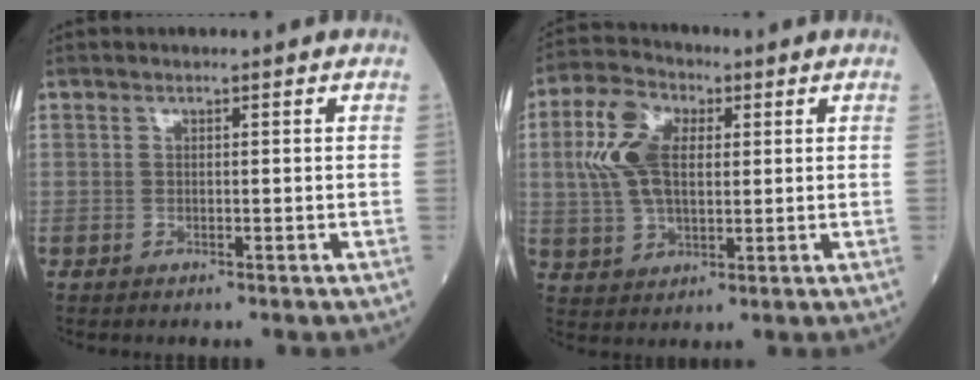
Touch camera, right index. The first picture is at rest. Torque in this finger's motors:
{"motor_torque": [0.42, 0.02, 0.25, 0.10]}